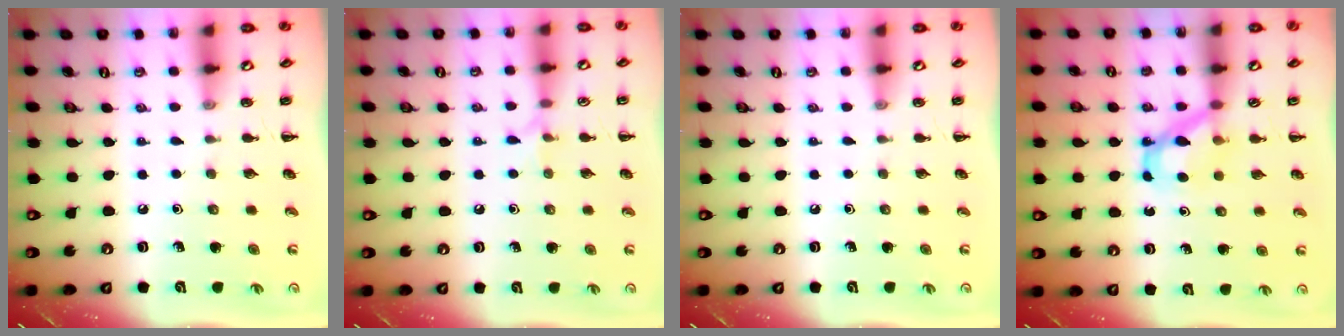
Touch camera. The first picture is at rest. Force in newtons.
{"total": 4.6, "press": 4.4, "slide": 1.1}
{"total": 0.0}
{"total": 6.3, "press": 6.2, "slide": 0.4}